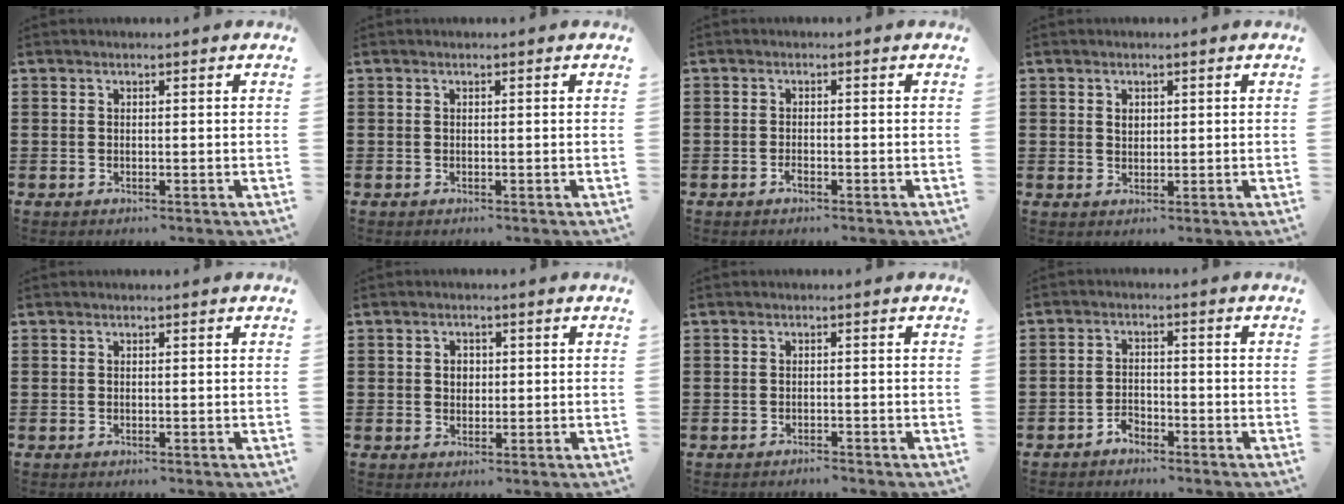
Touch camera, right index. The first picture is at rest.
{"total": 0.0}
{"total": 1.2, "force": [-0.9, 0.3, 0.7], "torque": [-0.015, -0.005, -0.017]}
{"total": 1.3, "force": [0.5, 1.0, 0.7], "torque": [-0.017, 0.005, 0.010]}
{"total": 0.0}
{"total": 1.8, "force": [0.3, 1.4, 1.1], "torque": [-0.024, 0.009, 0.005]}
{"total": 0.9, "force": [-0.9, 0.0, 0.1], "torque": [-0.004, 0.001, -0.019]}
{"total": 2.3, "force": [-2.1, 0.9, 0.3], "torque": [-0.012, 0.004, -0.045]}